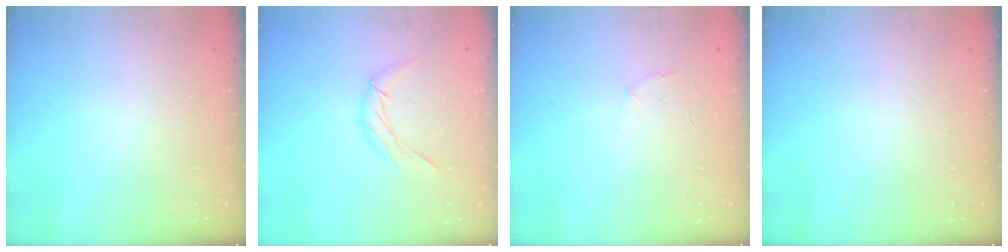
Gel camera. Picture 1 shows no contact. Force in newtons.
{"total": 7.2, "press": 7.2, "slide": 0.7}
{"total": 4.0, "press": 3.8, "slide": 1.1}
{"total": 0.0}